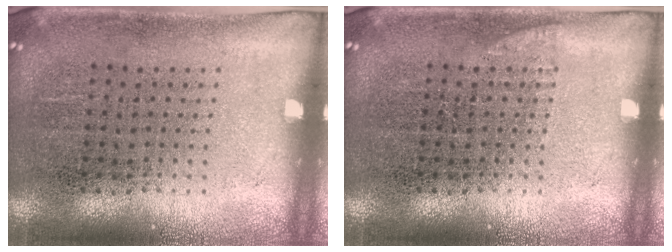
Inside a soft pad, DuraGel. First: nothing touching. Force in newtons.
{"total": 0.7, "press": 0.7, "slide": 0.2}